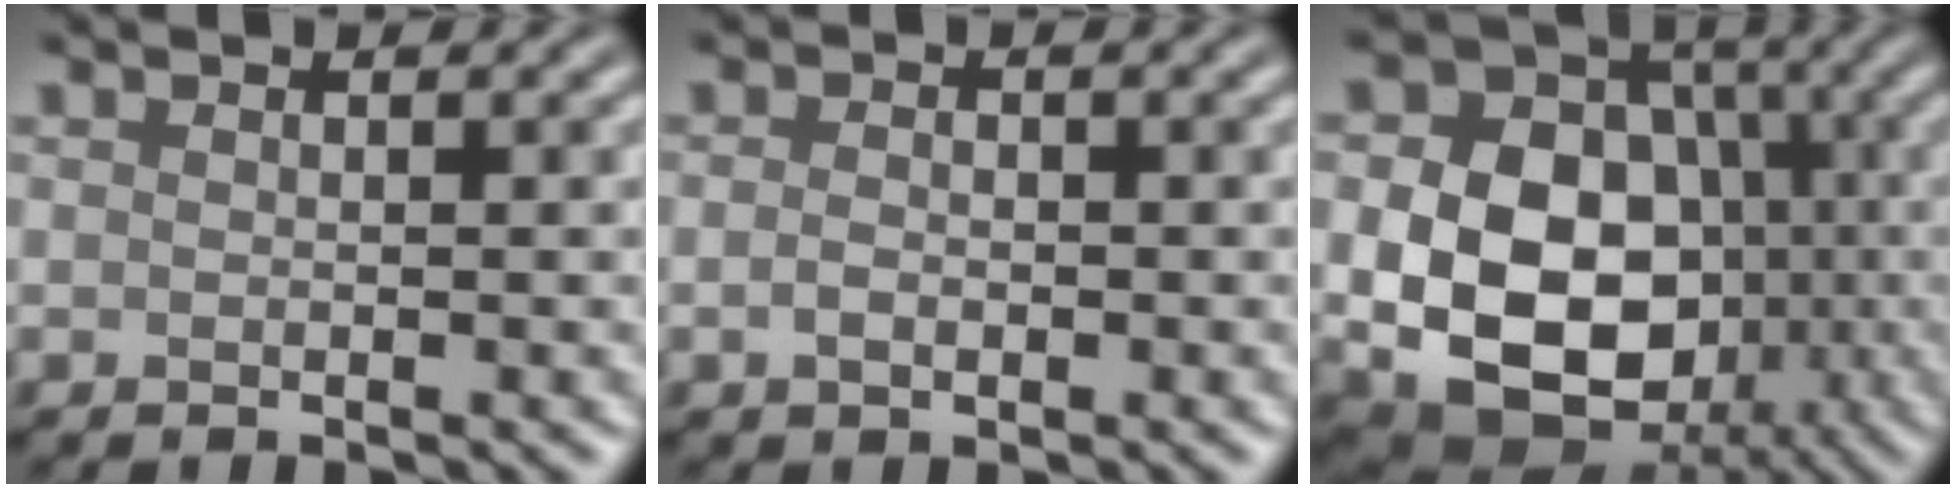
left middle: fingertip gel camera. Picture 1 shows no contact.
{"total": 1.4, "force": [-0.4, 0.9, 1.0], "torque": [-0.019, 0.001, -0.010]}
{"total": 12.9, "force": [-2.0, 9.7, 8.2], "torque": [-0.136, -0.017, -0.037]}